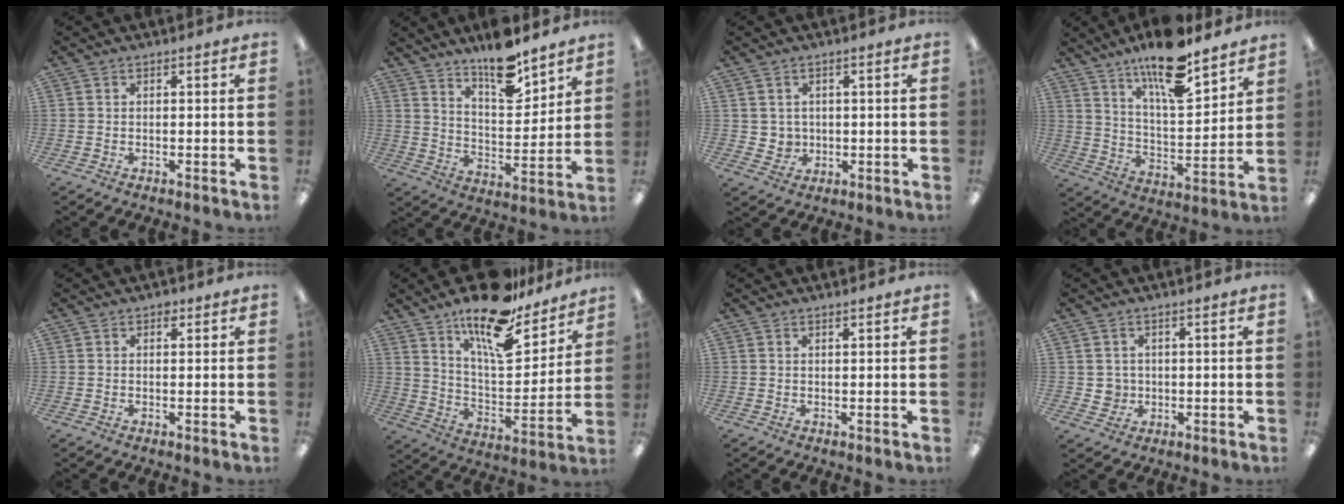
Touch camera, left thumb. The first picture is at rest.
{"total": 12.6, "force": [10.4, 4.2, 5.7], "torque": [-0.086, -0.071, 0.184]}
{"total": 3.3, "force": [1.1, 3.1, 0.0], "torque": [-0.003, 0.000, 0.019]}
{"total": 16.0, "force": [12.4, 4.3, 9.1], "torque": [-0.154, -0.077, 0.207]}
{"total": 1.2, "force": [0.7, 0.8, 0.5], "torque": [-0.004, 0.000, 0.011]}
{"total": 18.2, "force": [13.8, 6.5, 9.9], "torque": [-0.169, -0.091, 0.237]}
{"total": 0.6, "force": [0.5, 0.0, 0.2], "torque": [-0.004, 0.000, 0.010]}
{"total": 2.8, "force": [0.4, 2.7, 0.3], "torque": [-0.003, 0.000, 0.006]}